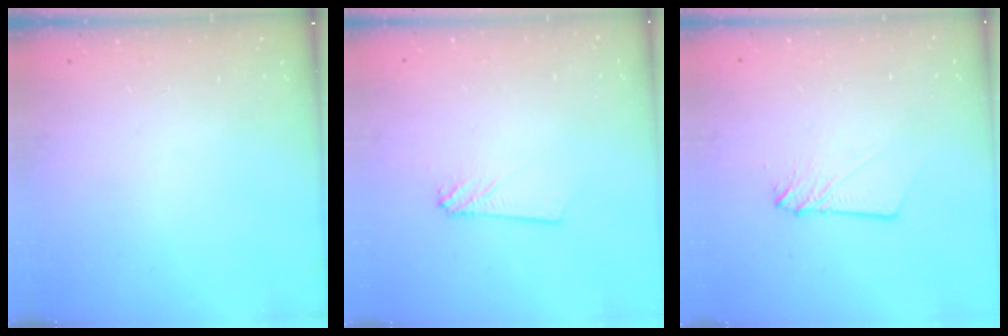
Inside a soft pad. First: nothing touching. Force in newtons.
{"total": 2.4, "press": 2.4, "slide": 0.3}
{"total": 4.1, "press": 4.1, "slide": 0.4}